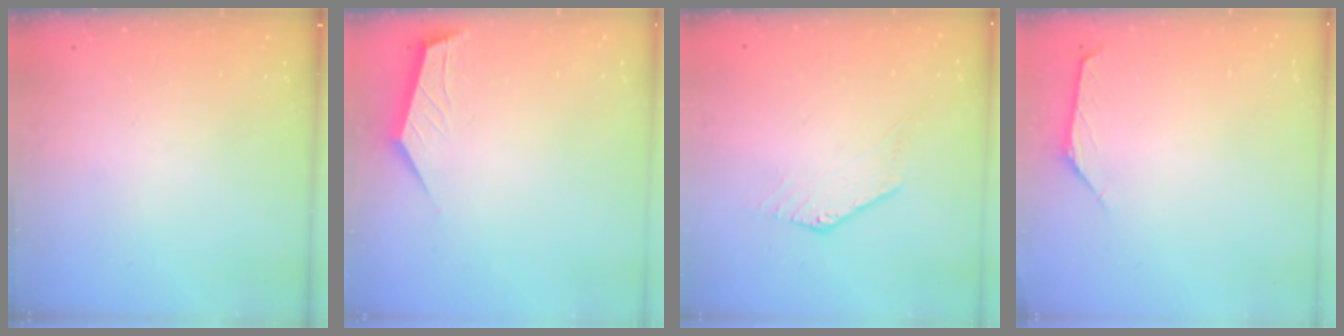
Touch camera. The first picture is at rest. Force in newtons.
{"total": 2.6, "press": 2.6, "slide": 0.4}
{"total": 0.5, "press": 0.5, "slide": 0.2}
{"total": 1.7, "press": 1.7, "slide": 0.4}